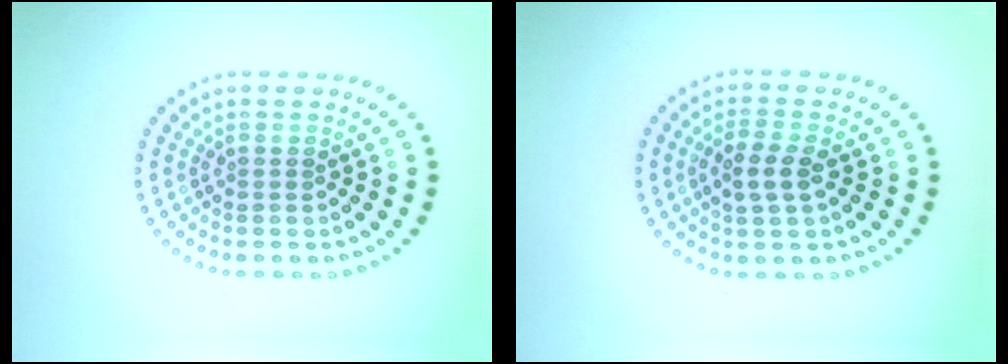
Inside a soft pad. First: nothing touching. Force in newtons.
{"total": 2.6, "press": 2.5, "slide": 0.8}